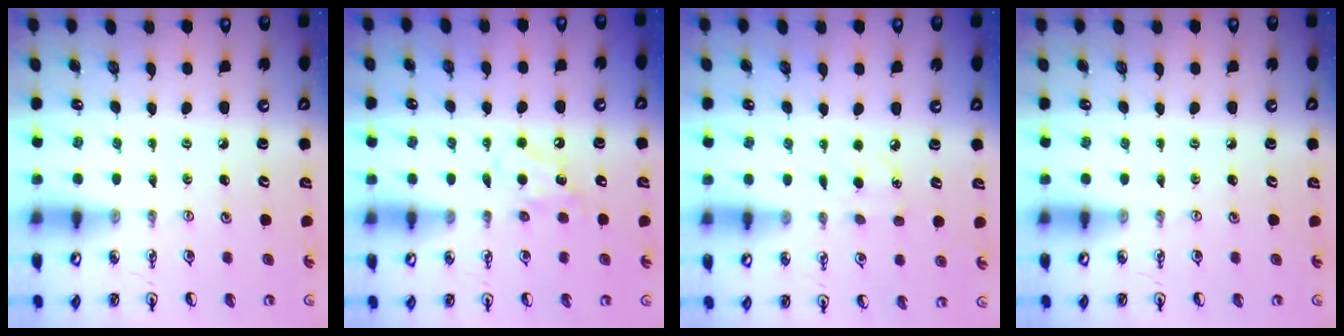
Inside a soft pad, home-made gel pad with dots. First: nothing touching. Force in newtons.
{"total": 5.0, "press": 4.9, "slide": 0.9}
{"total": 4.8, "press": 4.8, "slide": 0.5}
{"total": 0.0}